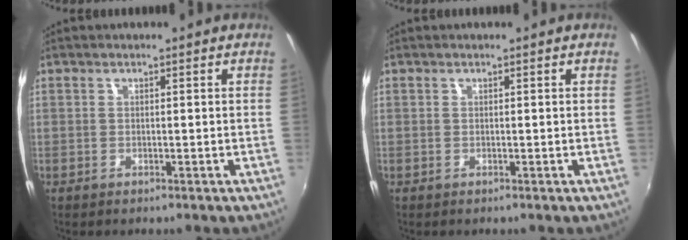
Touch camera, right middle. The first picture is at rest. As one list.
[{"total": 0.0}]